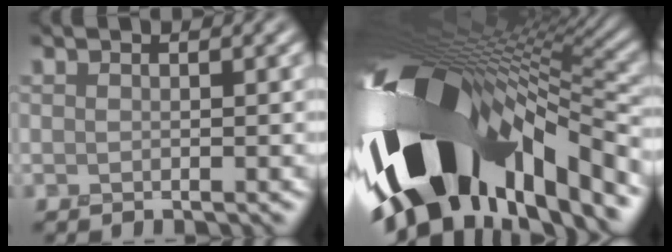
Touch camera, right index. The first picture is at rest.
{"total": 18.6, "force": [-4.8, 8.7, 15.7], "torque": [-0.288, -0.037, -0.069]}